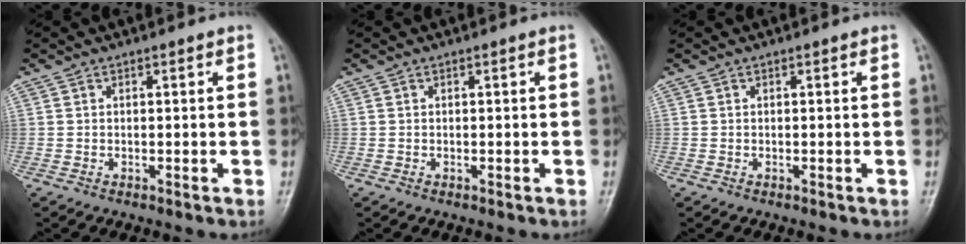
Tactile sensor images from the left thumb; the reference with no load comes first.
{"total": 0.0}
{"total": 0.0}